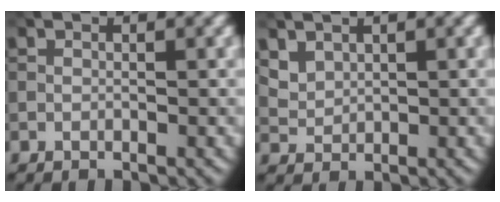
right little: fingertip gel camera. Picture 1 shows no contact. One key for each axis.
{"total": 2.0, "fx": 1.3, "fy": 1.2, "fz": 0.7, "tx": -0.018, "ty": -0.004, "tz": 0.036}